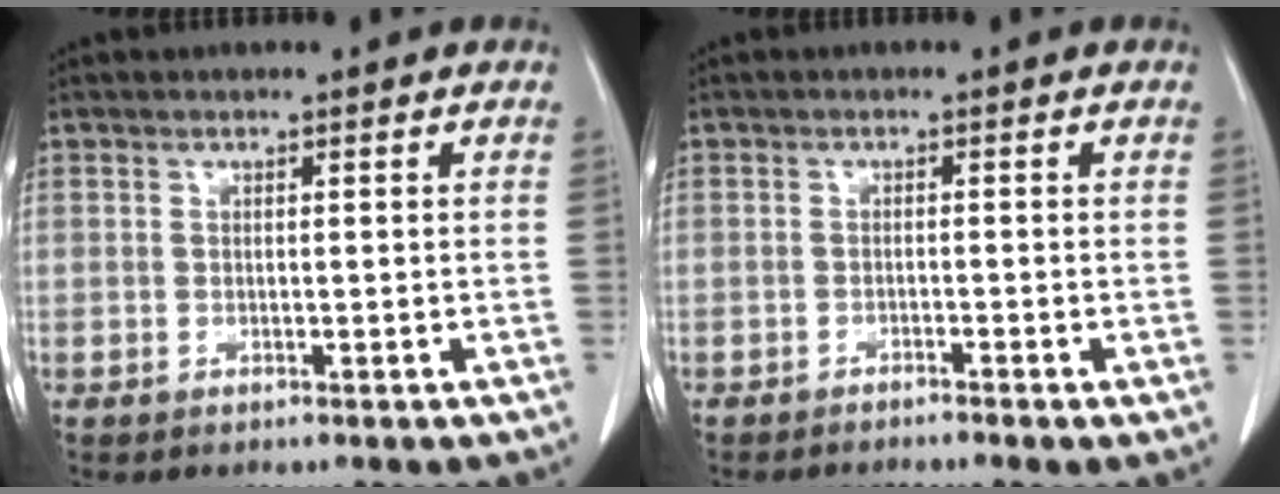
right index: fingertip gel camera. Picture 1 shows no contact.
{"total": 2.5, "force": [-2.0, -0.2, 1.5], "torque": [-0.016, 0.001, -0.030]}